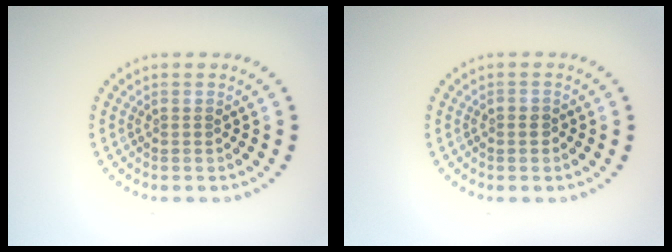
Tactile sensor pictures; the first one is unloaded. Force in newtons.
{"total": 0.5, "press": 0.4, "slide": 0.3}